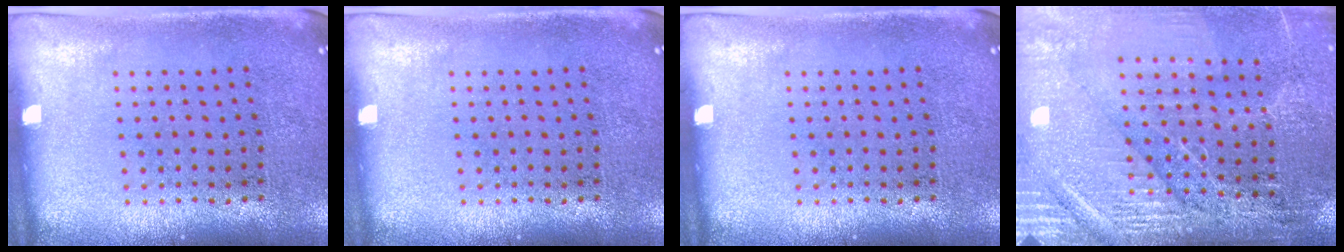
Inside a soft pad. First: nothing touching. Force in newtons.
{"total": 0.0}
{"total": 0.0}
{"total": 3.3, "press": 3.3, "slide": 0.0}